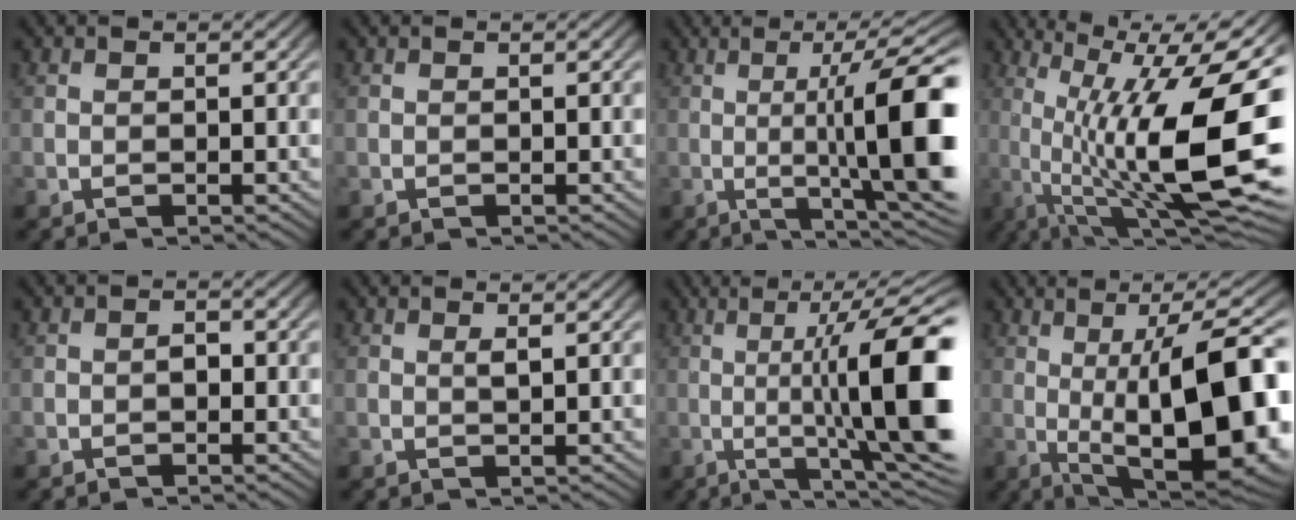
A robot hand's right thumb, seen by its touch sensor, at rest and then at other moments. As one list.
[{"total": 0.0}, {"total": 13.1, "force": [0.2, 4.5, 12.3], "torque": [-0.165, 0.000, -0.002]}, {"total": 18.6, "force": [0.4, 8.7, 16.5], "torque": [-0.268, -0.049, 0.024]}, {"total": 1.0, "force": [-0.5, 0.7, 0.5], "torque": [-0.013, -0.002, -0.009]}, {"total": 0.8, "force": [0.6, 0.1, 0.6], "torque": [-0.012, 0.000, 0.012]}, {"total": 14.7, "force": [0.4, 5.9, 13.4], "torque": [-0.191, -0.004, 0.001]}, {"total": 17.3, "force": [-1.5, 9.0, 14.7], "torque": [-0.235, -0.047, 0.006]}]